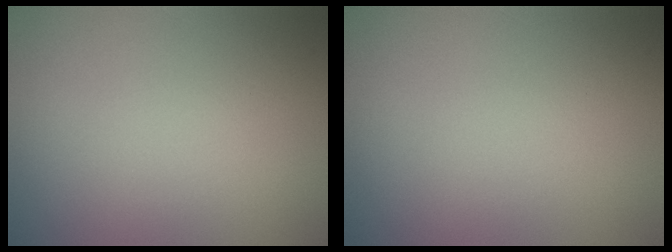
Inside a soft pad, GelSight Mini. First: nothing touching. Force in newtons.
{"total": 0.0}